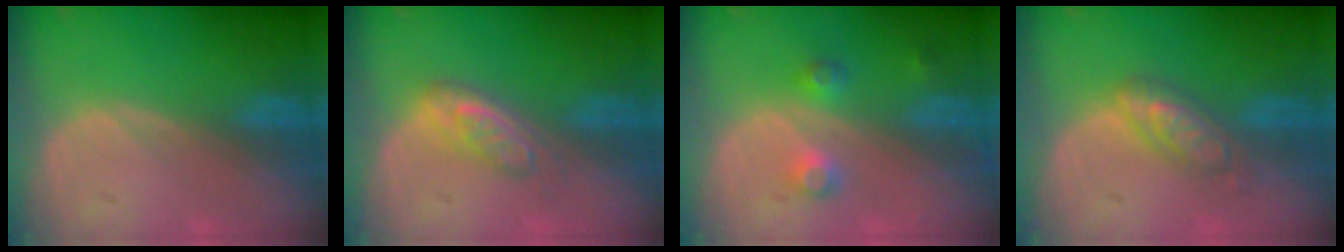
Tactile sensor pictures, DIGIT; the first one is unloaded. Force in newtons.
{"total": 4.3, "press": 4.2, "slide": 0.8}
{"total": 3.5, "press": 3.3, "slide": 1.4}
{"total": 4.9, "press": 4.9, "slide": 0.1}